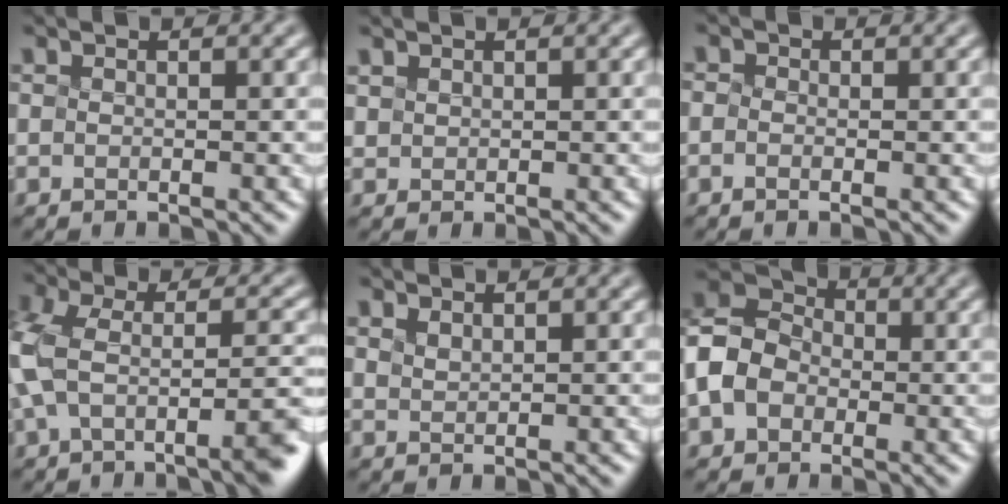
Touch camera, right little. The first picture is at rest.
{"total": 1.7, "force": [0.1, -1.0, -1.4], "torque": [0.000, -0.007, 0.034]}
{"total": 2.6, "force": [-1.6, -1.2, -1.6], "torque": [0.004, -0.017, -0.003]}
{"total": 6.4, "force": [-3.7, 1.8, 4.9], "torque": [-0.127, -0.021, -0.041]}
{"total": 1.4, "force": [0.0, -0.8, -1.1], "torque": [0.001, -0.014, 0.030]}
{"total": 4.4, "force": [-2.5, 3.3, 1.5], "torque": [-0.062, -0.001, -0.033]}